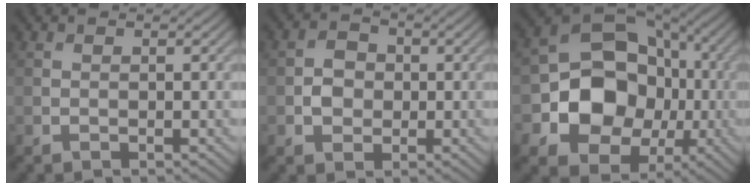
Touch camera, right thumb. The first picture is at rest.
{"total": 2.8, "force": [-0.4, 2.4, 1.4], "torque": [-0.025, 0.000, -0.012]}
{"total": 13.5, "force": [-2.3, 11.3, 7.2], "torque": [-0.150, -0.014, -0.058]}